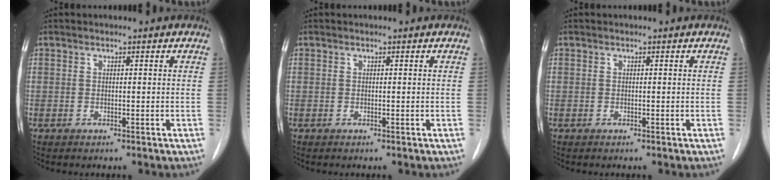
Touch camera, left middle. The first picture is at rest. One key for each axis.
{"total": 0.0}
{"total": 0.0}